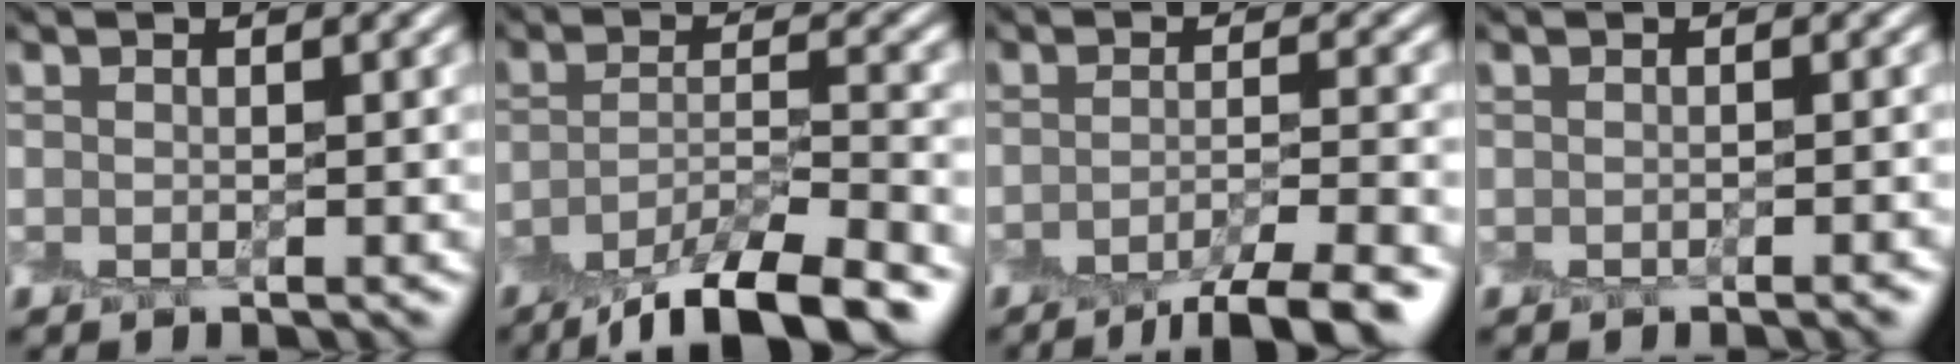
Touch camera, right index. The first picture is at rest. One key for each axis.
{"total": 7.9, "fx": -5.9, "fy": 2.0, "fz": 4.9, "tx": -0.072, "ty": -0.004, "tz": -0.102}
{"total": 5.7, "fx": -4.1, "fy": 0.9, "fz": 3.8, "tx": -0.051, "ty": -0.005, "tz": -0.062}
{"total": 1.2, "fx": -1.1, "fy": -0.1, "fz": 0.4, "tx": -0.001, "ty": -0.007, "tz": -0.015}